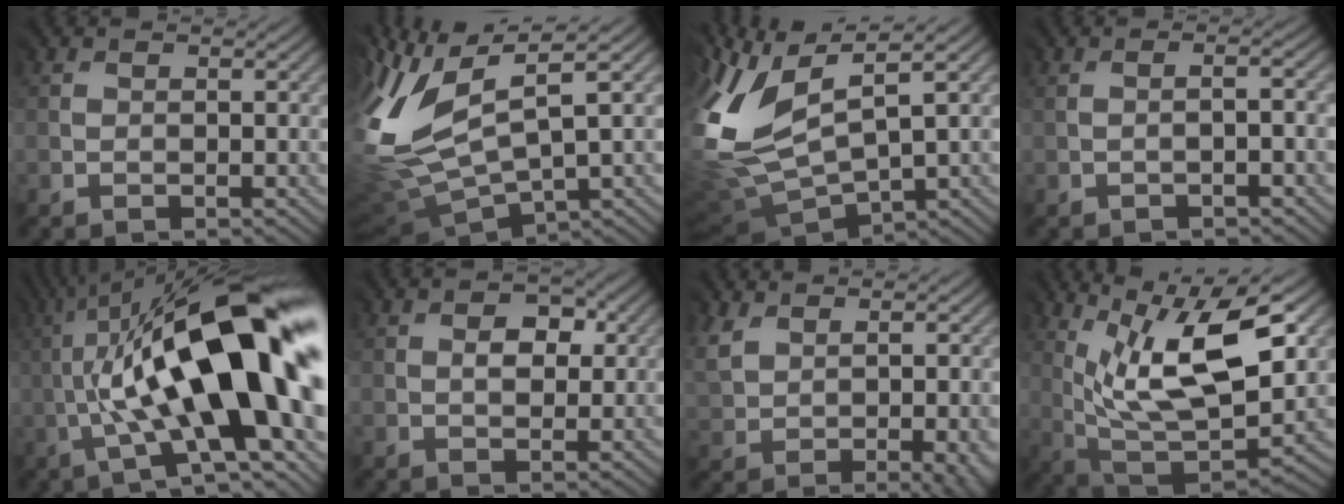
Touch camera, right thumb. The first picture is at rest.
{"total": 10.3, "force": [2.5, 4.1, 9.1], "torque": [-0.238, 0.003, 0.052]}
{"total": 9.1, "force": [2.3, 3.9, 7.9], "torque": [-0.208, 0.006, 0.046]}
{"total": 0.9, "force": [-0.7, -0.5, 0.4], "torque": [0.005, 0.005, -0.011]}
{"total": 18.6, "force": [-0.8, 5.4, 17.7], "torque": [-0.277, 0.034, -0.010]}
{"total": 2.4, "force": [1.0, 1.8, 1.2], "torque": [-0.016, -0.003, 0.019]}
{"total": 6.4, "force": [2.7, 3.7, 4.6], "torque": [-0.098, -0.008, 0.065]}
{"total": 12.9, "force": [5.4, 4.7, 10.7], "torque": [-0.198, -0.002, 0.101]}